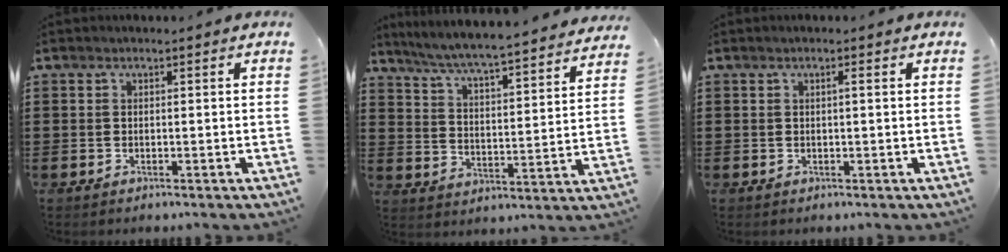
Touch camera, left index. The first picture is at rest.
{"total": 5.4, "force": [5.1, -0.7, 1.6], "torque": [-0.057, -0.044, 0.082]}
{"total": 1.0, "force": [0.2, 0.0, 0.9], "torque": [-0.016, -0.002, 0.003]}